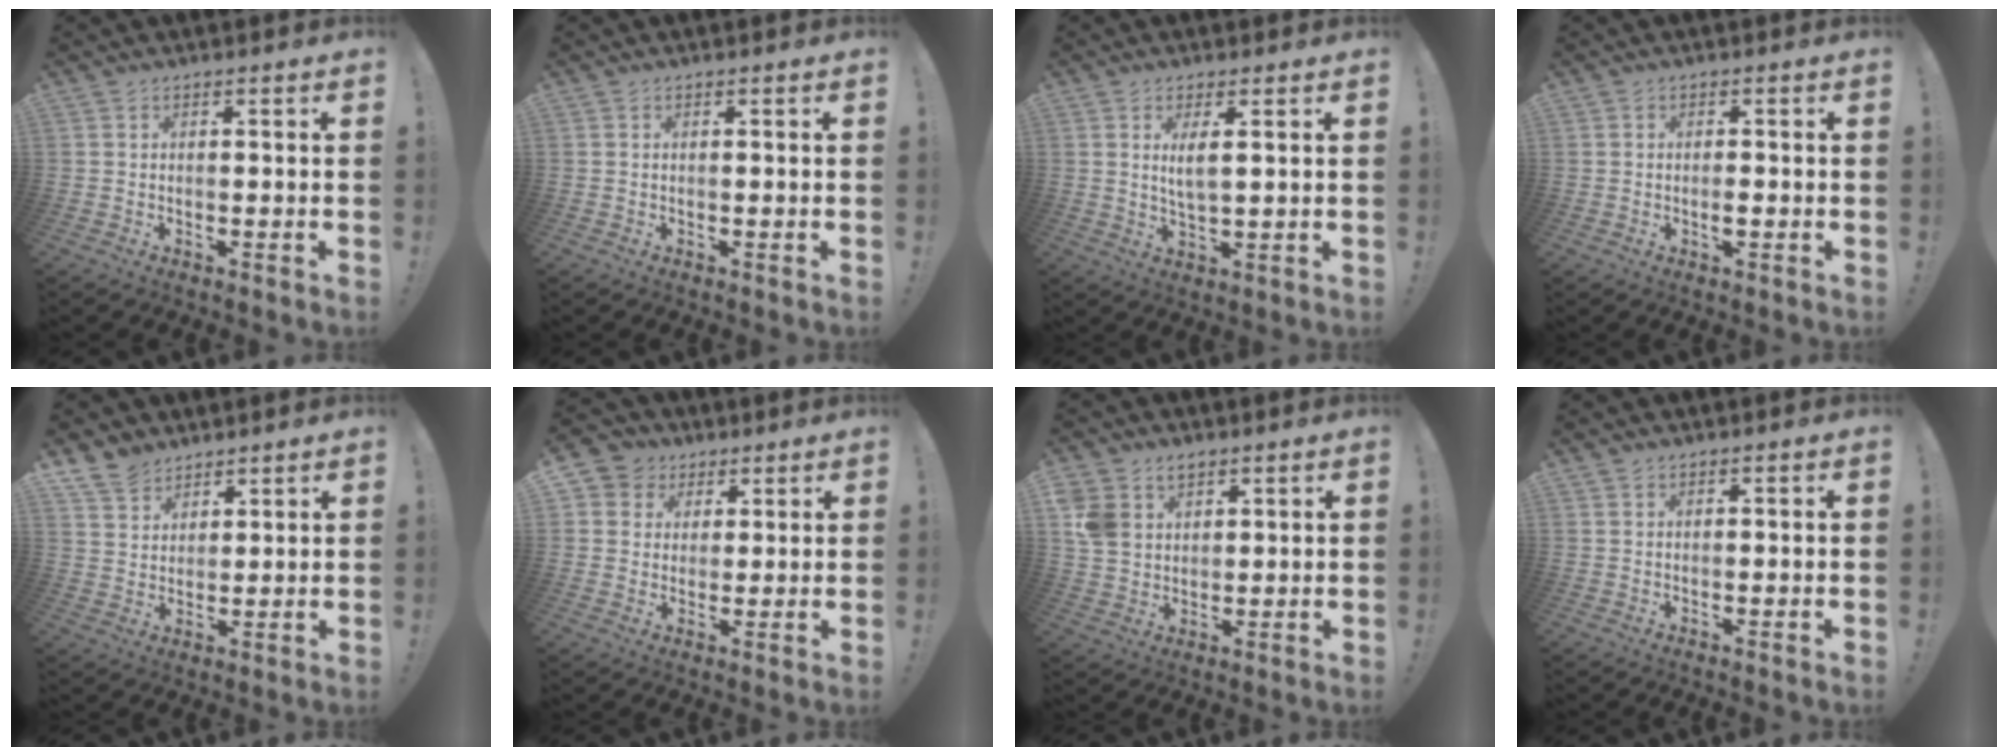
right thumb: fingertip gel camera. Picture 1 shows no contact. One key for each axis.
{"total": 0.0}
{"total": 4.7, "fx": 1.6, "fy": 1.1, "fz": 4.2, "tx": -0.070, "ty": -0.010, "tz": 0.025}
{"total": 2.5, "fx": -0.8, "fy": 2.1, "fz": 1.2, "tx": -0.008, "ty": 0.002, "tz": -0.014}
{"total": 7.7, "fx": 6.2, "fy": 4.4, "fz": 1.2, "tx": -0.023, "ty": -0.042, "tz": 0.121}
{"total": 6.8, "fx": 2.0, "fy": 6.4, "fz": 1.0, "tx": -0.017, "ty": -0.006, "tz": 0.043}
{"total": 8.0, "fx": 4.4, "fy": 6.1, "fz": 2.9, "tx": -0.057, "ty": -0.015, "tz": 0.092}
{"total": 0.5, "fx": 0.5, "fy": 0.2, "fz": 0.0, "tx": 0.005, "ty": -0.001, "tz": 0.009}